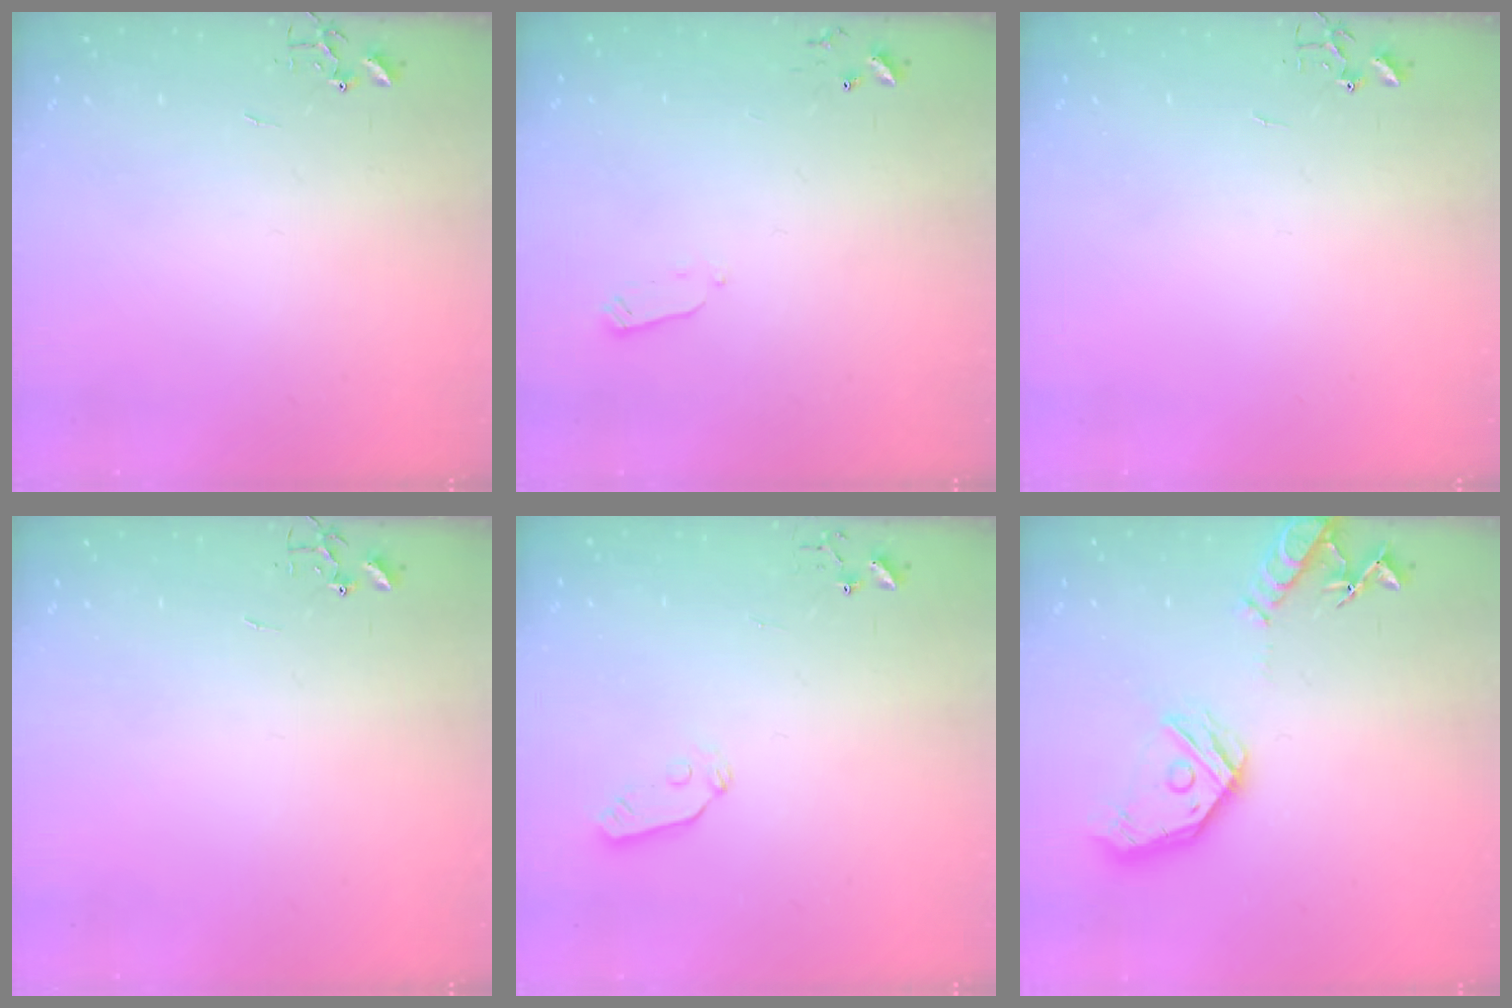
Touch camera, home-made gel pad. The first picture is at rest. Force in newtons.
{"total": 2.4, "press": 2.3, "slide": 0.4}
{"total": 0.0}
{"total": 0.0}
{"total": 3.8, "press": 3.8, "slide": 0.6}
{"total": 17.1, "press": 16.9, "slide": 2.2}